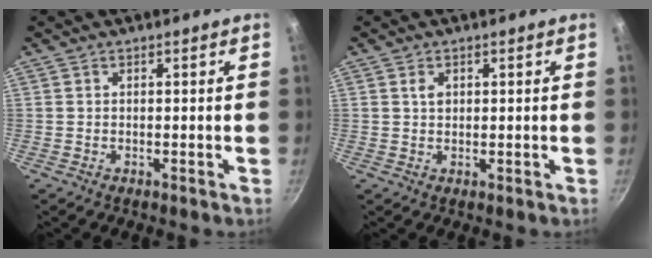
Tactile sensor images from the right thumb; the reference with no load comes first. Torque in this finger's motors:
{"motor_torque": [-0.13, 0.27, 0.15, -0.01, 0.03]}